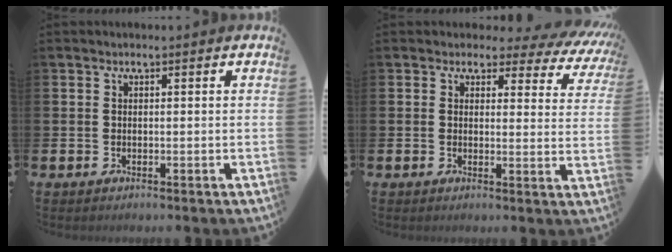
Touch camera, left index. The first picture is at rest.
{"total": 2.7, "force": [1.9, 1.8, 0.9], "torque": [-0.019, -0.020, 0.023]}